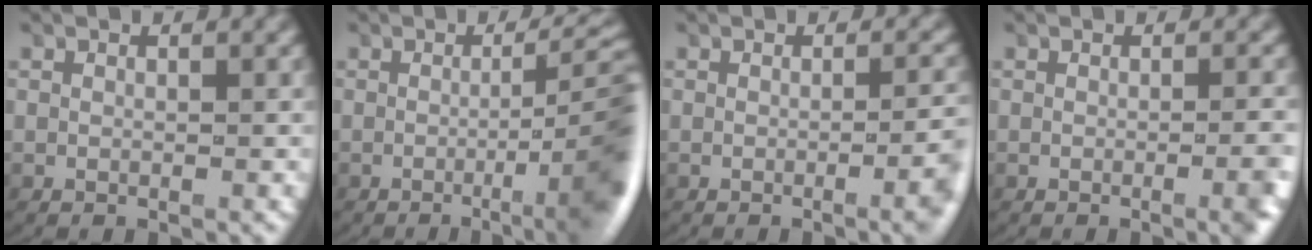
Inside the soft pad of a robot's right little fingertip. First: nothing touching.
{"total": 8.7, "force": [-2.2, 2.5, 8.0], "torque": [-0.079, 0.001, -0.041]}
{"total": 3.0, "force": [-0.8, 0.4, 2.9], "torque": [-0.029, 0.004, -0.015]}
{"total": 1.9, "force": [-0.6, 0.0, 1.8], "torque": [-0.020, 0.005, -0.013]}